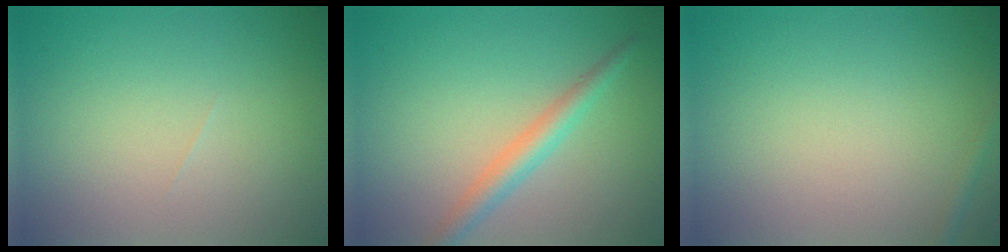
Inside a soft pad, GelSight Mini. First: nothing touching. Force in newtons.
{"total": 2.8, "press": 2.8, "slide": 0.0}
{"total": 0.8, "press": 0.8, "slide": 0.1}